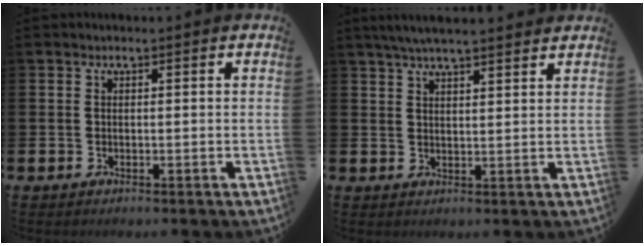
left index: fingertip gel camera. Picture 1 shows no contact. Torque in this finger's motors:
{"motor_torque": [1.05, -1.10, 0.66, 0.20]}